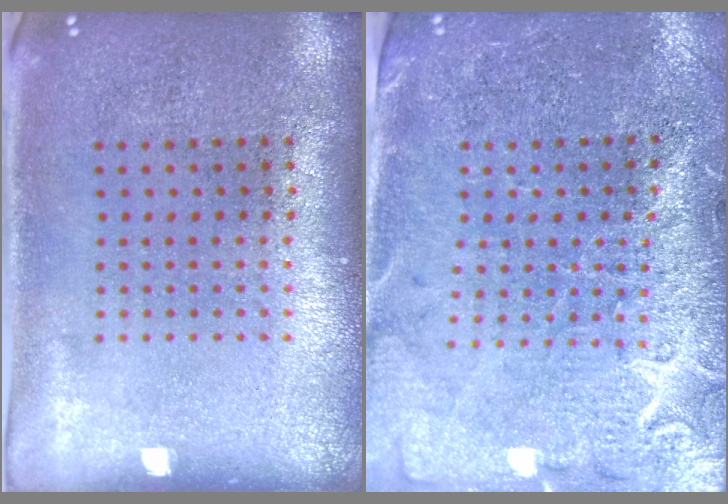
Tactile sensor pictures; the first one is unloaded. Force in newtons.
{"total": 3.2, "press": 3.1, "slide": 1.0}